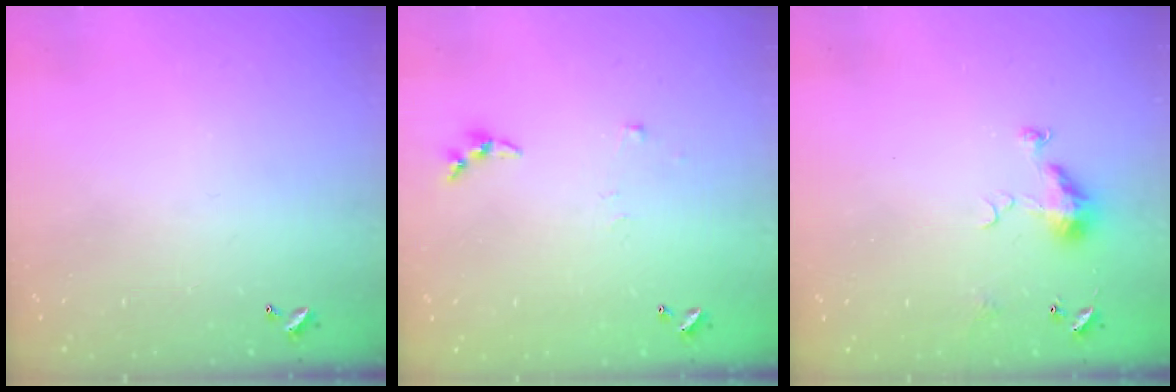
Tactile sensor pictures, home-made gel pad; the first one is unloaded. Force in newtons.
{"total": 4.1, "press": 4.1, "slide": 0.5}
{"total": 4.9, "press": 4.9, "slide": 0.7}